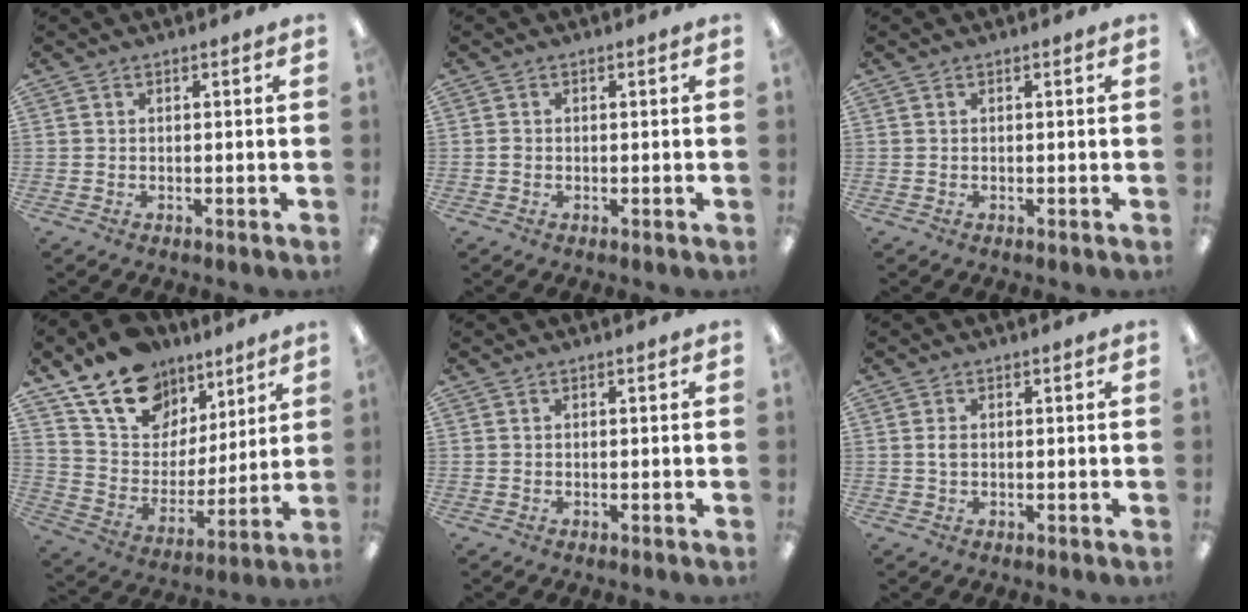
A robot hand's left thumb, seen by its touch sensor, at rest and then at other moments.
{"total": 0.7, "force": [-0.1, 0.6, 0.3], "torque": [-0.005, 0.004, -0.004]}
{"total": 0.0}
{"total": 17.9, "force": [12.4, 11.1, 6.4], "torque": [-0.119, -0.072, 0.232]}
{"total": 0.0}
{"total": 1.8, "force": [0.2, 1.1, 1.5], "torque": [-0.030, 0.004, 0.002]}